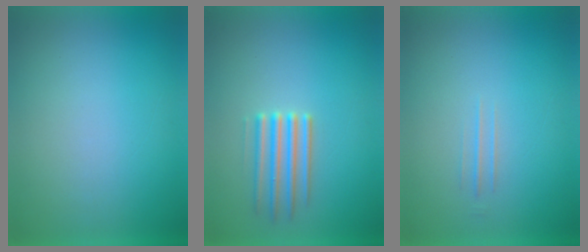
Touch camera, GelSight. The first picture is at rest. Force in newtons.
{"total": 2.5}
{"total": 1.5}